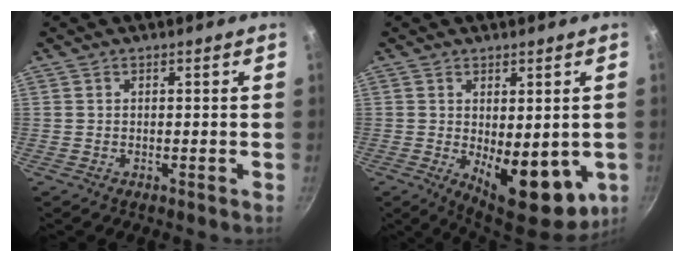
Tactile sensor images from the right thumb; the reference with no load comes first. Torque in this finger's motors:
{"motor_torque": [-0.47, 0.89, 0.68, 0.65, 0.09]}